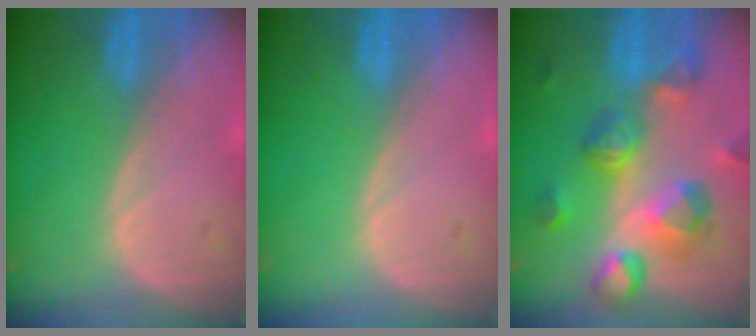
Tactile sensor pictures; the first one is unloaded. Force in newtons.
{"total": 0.0}
{"total": 10.7, "press": 9.6, "slide": 4.7}